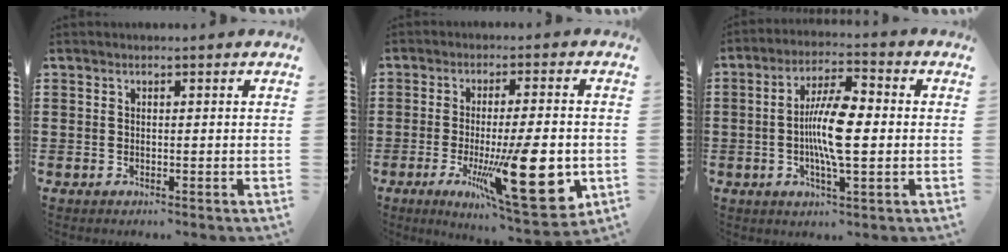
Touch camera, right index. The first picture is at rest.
{"total": 17.6, "force": [-4.3, 4.2, 16.5], "torque": [-0.254, -0.018, -0.050]}
{"total": 9.6, "force": [-0.7, 2.5, 9.2], "torque": [-0.181, -0.002, -0.017]}